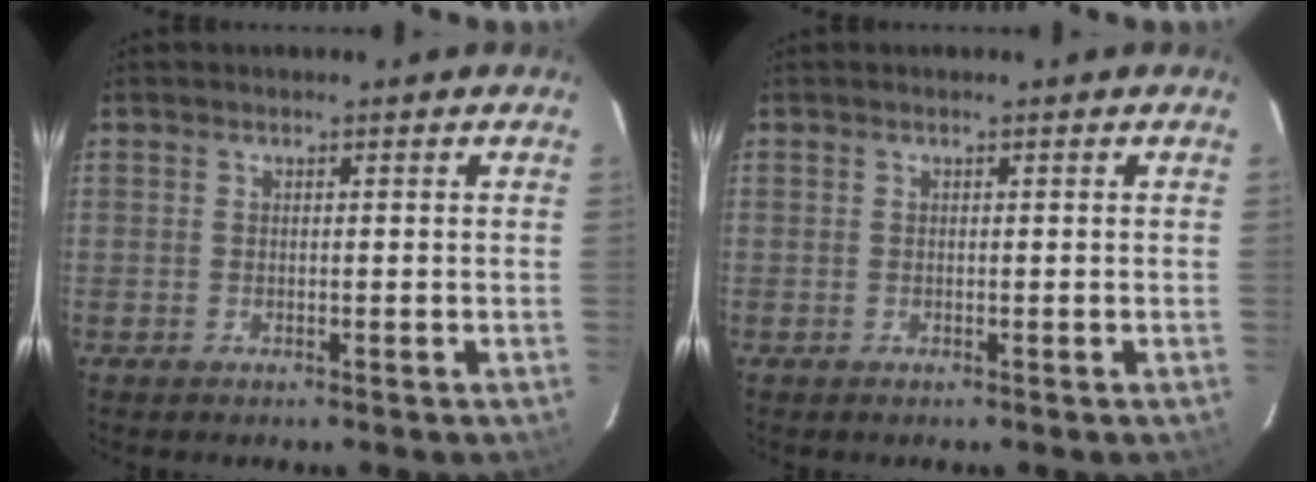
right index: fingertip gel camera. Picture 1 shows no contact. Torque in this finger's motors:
{"motor_torque": [-0.38, 0.27, -0.18, -0.04]}